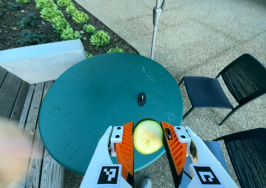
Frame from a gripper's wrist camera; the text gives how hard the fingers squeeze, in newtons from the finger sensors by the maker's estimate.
{"total": 13.4, "left": 14.0, "right": 12.8}